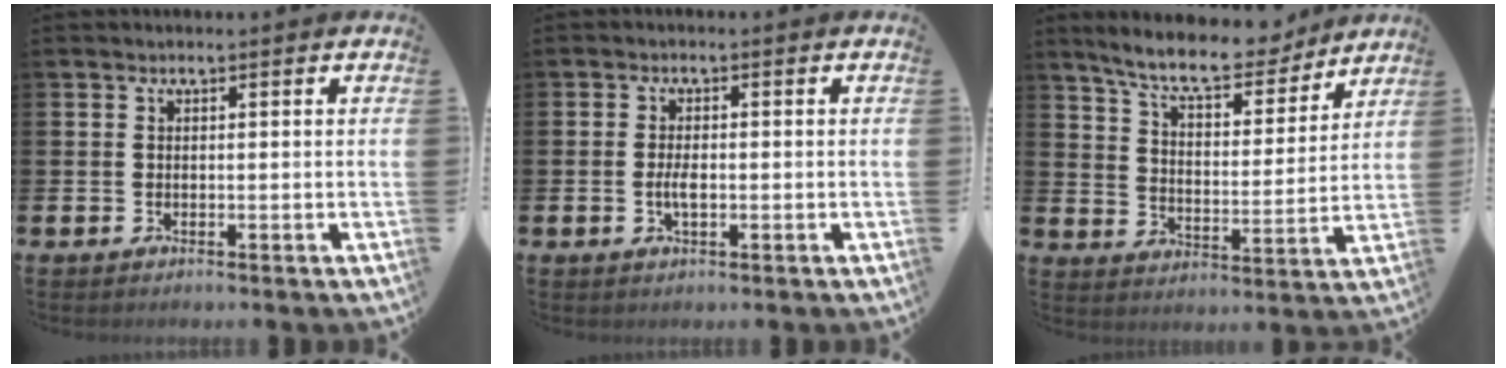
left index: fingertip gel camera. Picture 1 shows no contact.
{"total": 2.3, "force": [-0.4, 0.9, 2.1], "torque": [-0.030, -0.004, -0.009]}
{"total": 9.8, "force": [8.9, 2.1, 3.6], "torque": [-0.094, -0.053, 0.155]}